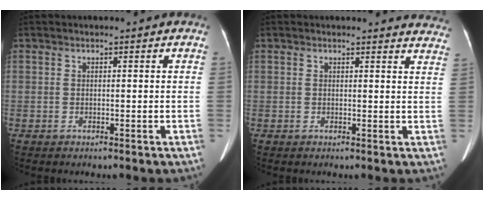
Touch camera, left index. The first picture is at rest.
{"total": 7.0, "force": [6.9, 1.2, 0.4], "torque": [0.029, -0.035, 0.035]}